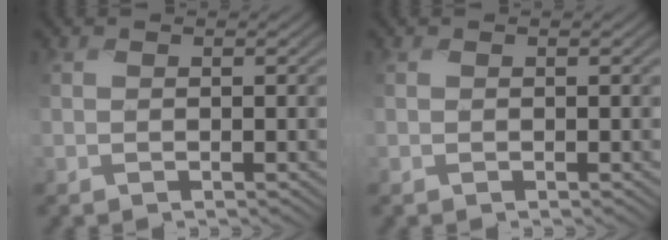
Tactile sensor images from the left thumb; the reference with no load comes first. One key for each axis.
{"total": 0.0}